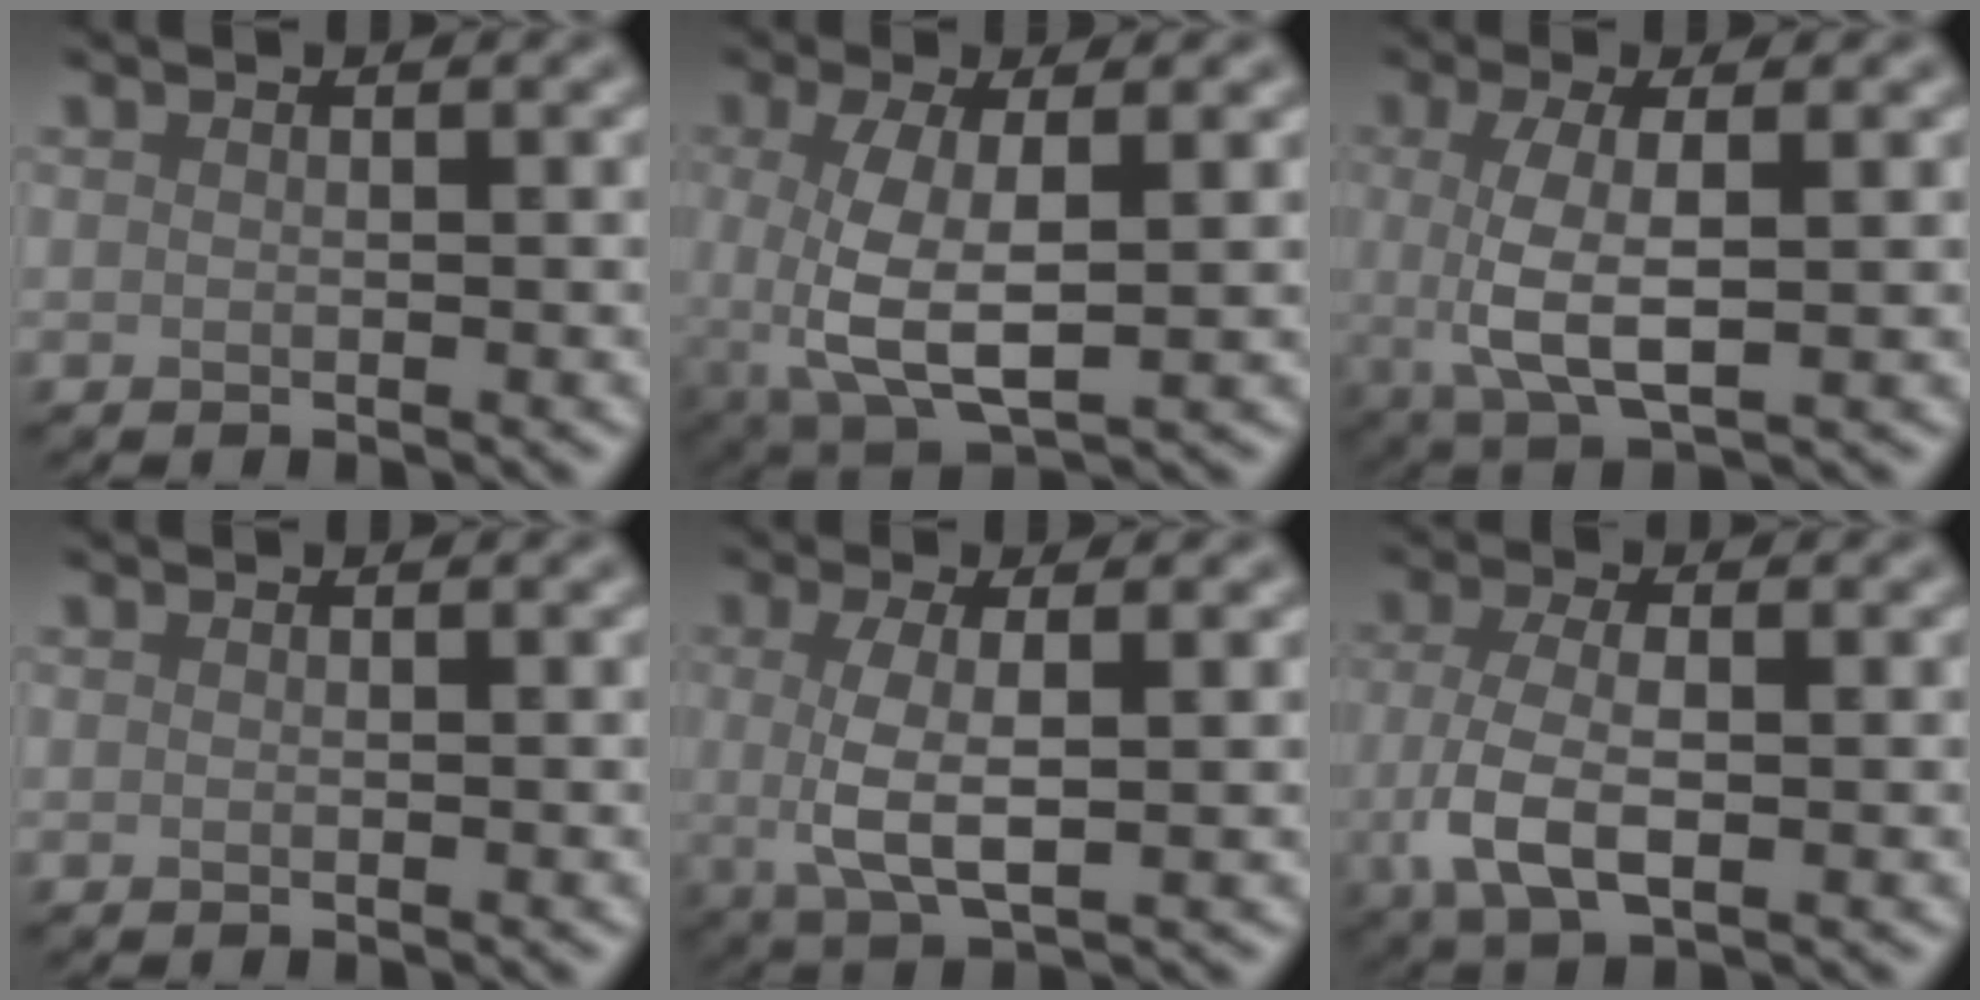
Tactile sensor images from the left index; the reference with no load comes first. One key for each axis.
{"total": 6.3, "fx": 0.1, "fy": 2.6, "fz": 5.7, "tx": -0.128, "ty": -0.006, "tz": 0.005}
{"total": 5.0, "fx": 0.3, "fy": 1.6, "fz": 4.7, "tx": -0.096, "ty": -0.002, "tz": 0.005}
{"total": 0.0}
{"total": 4.4, "fx": 0.3, "fy": 1.3, "fz": 4.2, "tx": -0.086, "ty": -0.002, "tz": 0.005}
{"total": 5.1, "fx": -0.7, "fy": 2.4, "fz": 4.4, "tx": -0.103, "ty": -0.008, "tz": -0.013}